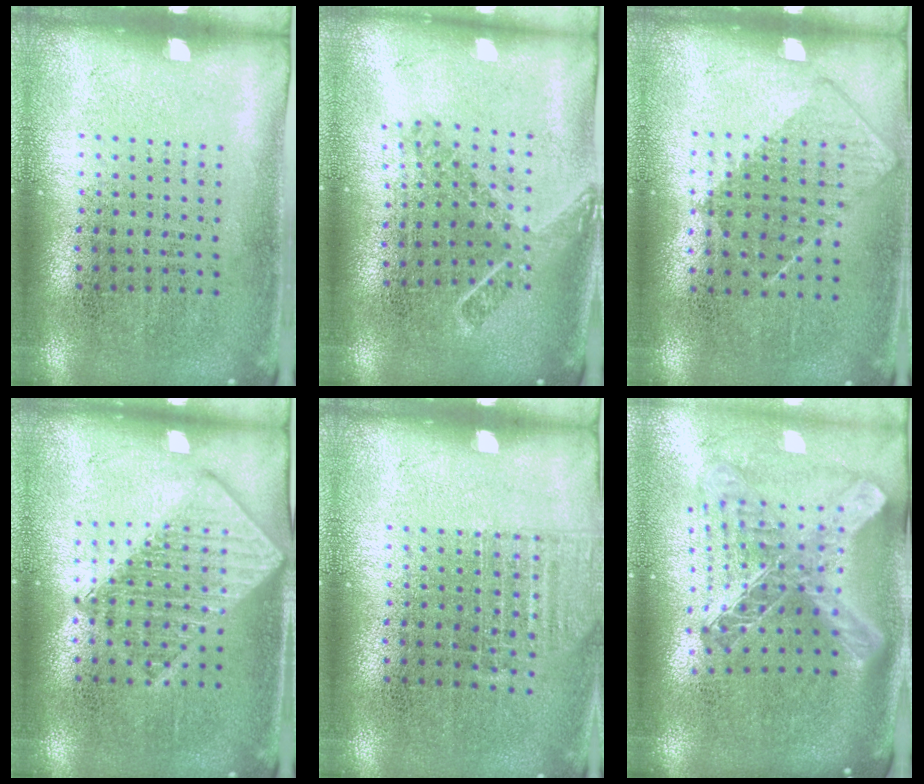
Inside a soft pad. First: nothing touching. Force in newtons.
{"total": 1.8, "press": 1.3, "slide": 1.3}
{"total": 0.9, "press": 0.7, "slide": 0.5}
{"total": 2.7, "press": 2.7, "slide": 0.3}
{"total": 0.9, "press": 0.8, "slide": 0.3}
{"total": 2.8, "press": 2.0, "slide": 1.9}